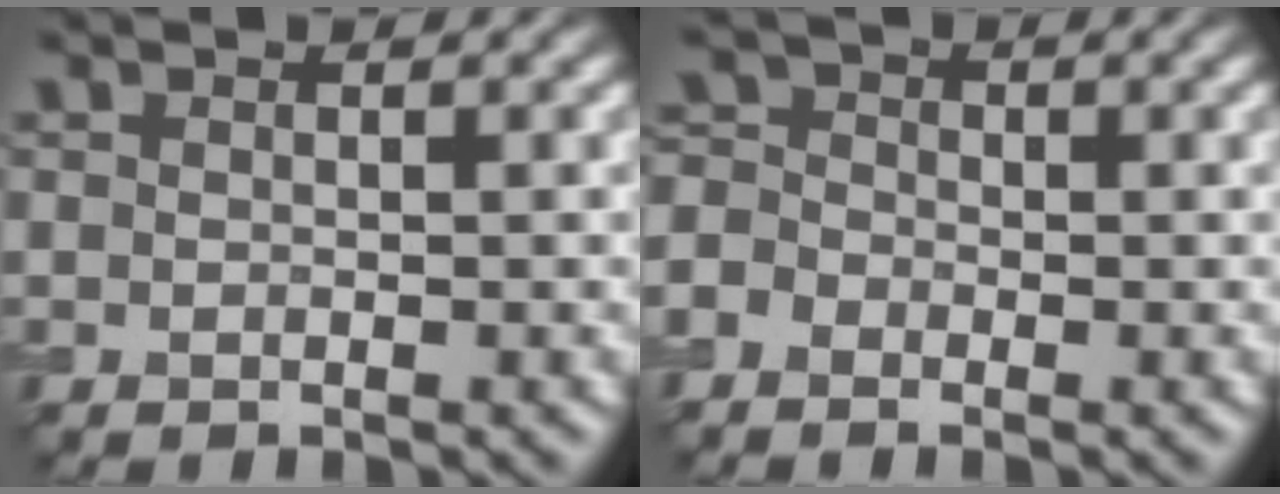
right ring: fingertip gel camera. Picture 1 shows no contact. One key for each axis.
{"total": 2.7, "fx": -1.4, "fy": 2.0, "fz": 1.1, "tx": -0.021, "ty": 0.010, "tz": -0.037}